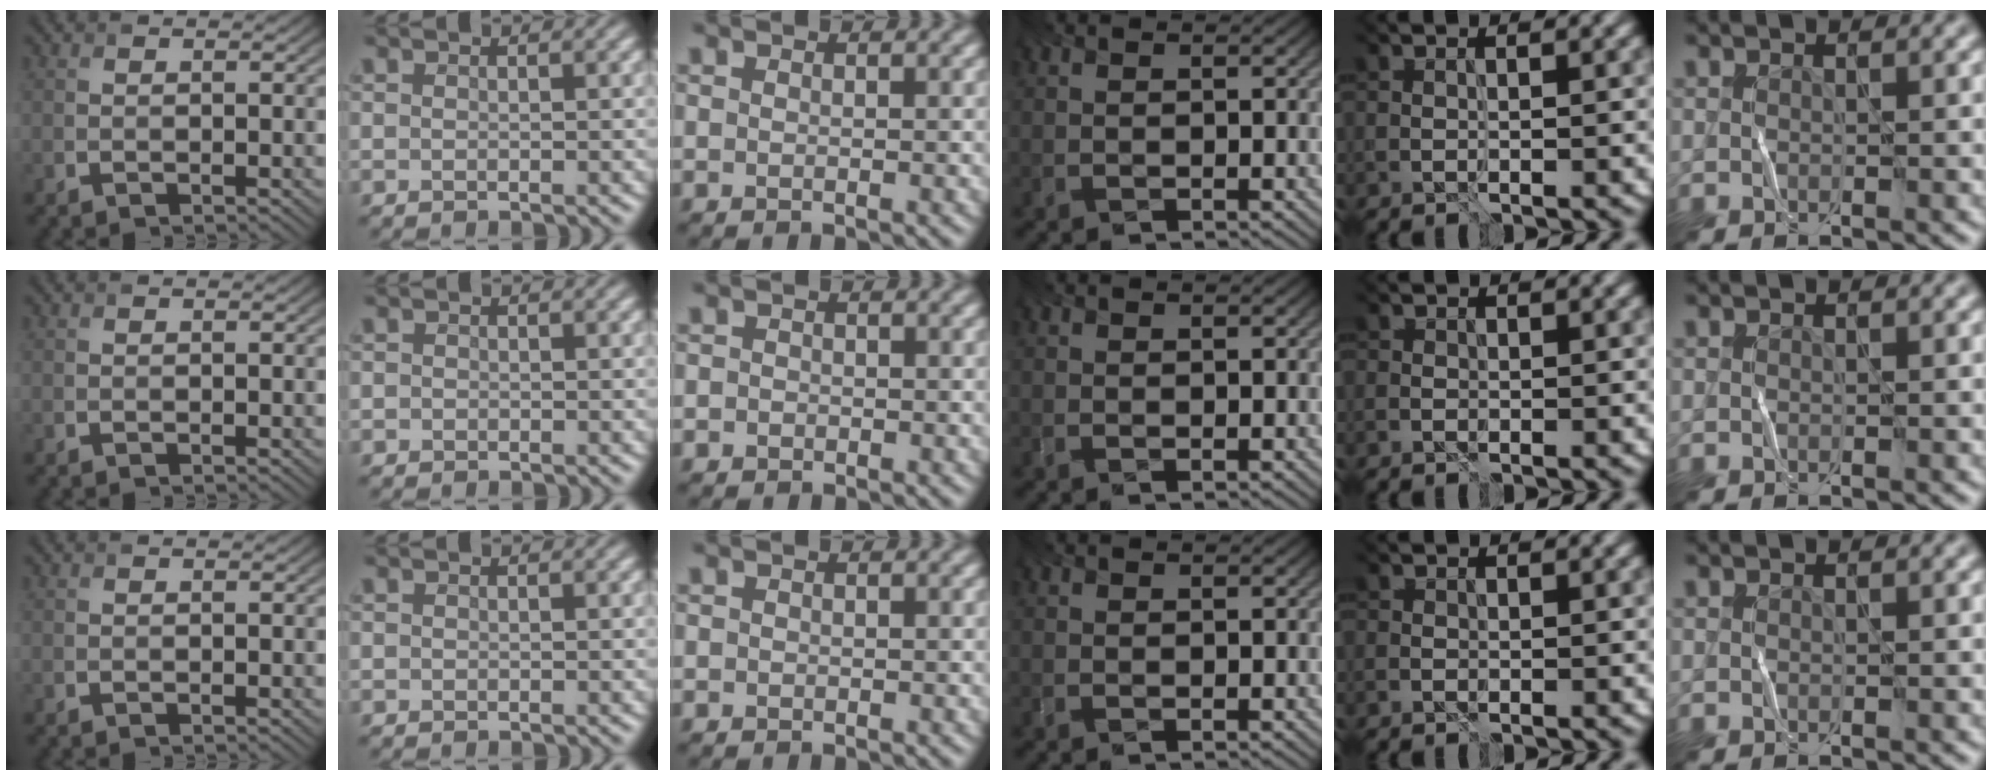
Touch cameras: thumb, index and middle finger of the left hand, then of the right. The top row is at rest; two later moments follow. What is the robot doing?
{"motion": "fold", "object": "bandana"}